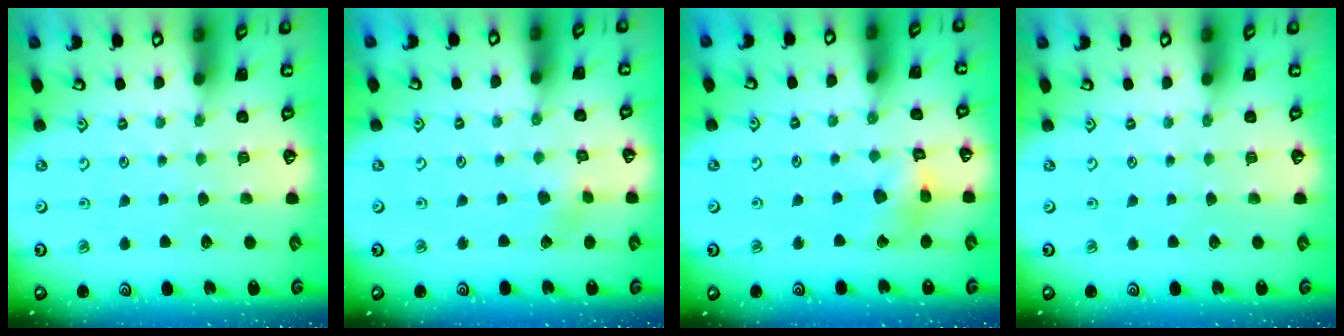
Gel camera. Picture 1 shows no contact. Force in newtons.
{"total": 2.5, "press": 2.4, "slide": 0.7}
{"total": 8.3, "press": 8.2, "slide": 0.8}
{"total": 0.0}